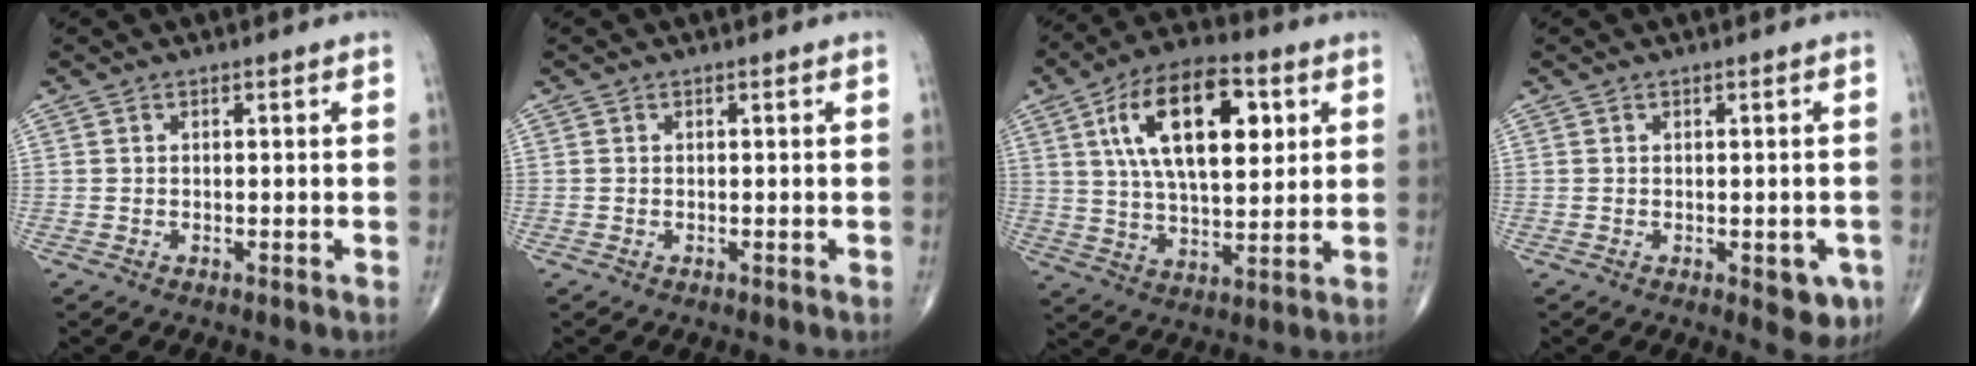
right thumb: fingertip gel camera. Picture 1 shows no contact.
{"total": 0.0}
{"total": 19.4, "force": [6.1, 9.2, 15.9], "torque": [-0.250, -0.005, 0.103]}
{"total": 4.7, "force": [-1.5, 2.4, 3.7], "torque": [-0.018, -0.003, -0.014]}